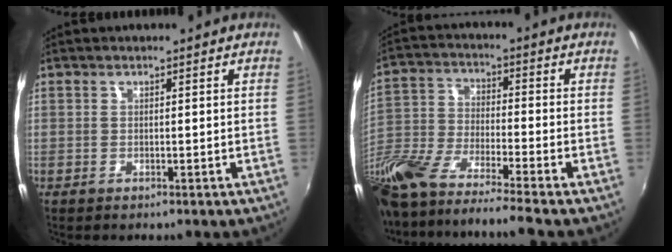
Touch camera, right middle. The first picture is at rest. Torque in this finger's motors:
{"motor_torque": [1.08, -1.06, 0.55, 0.21]}